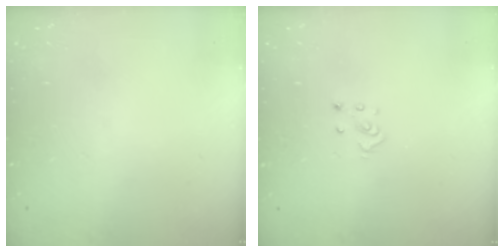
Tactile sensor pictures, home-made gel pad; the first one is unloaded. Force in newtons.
{"total": 2.8, "press": 2.8, "slide": 0.3}